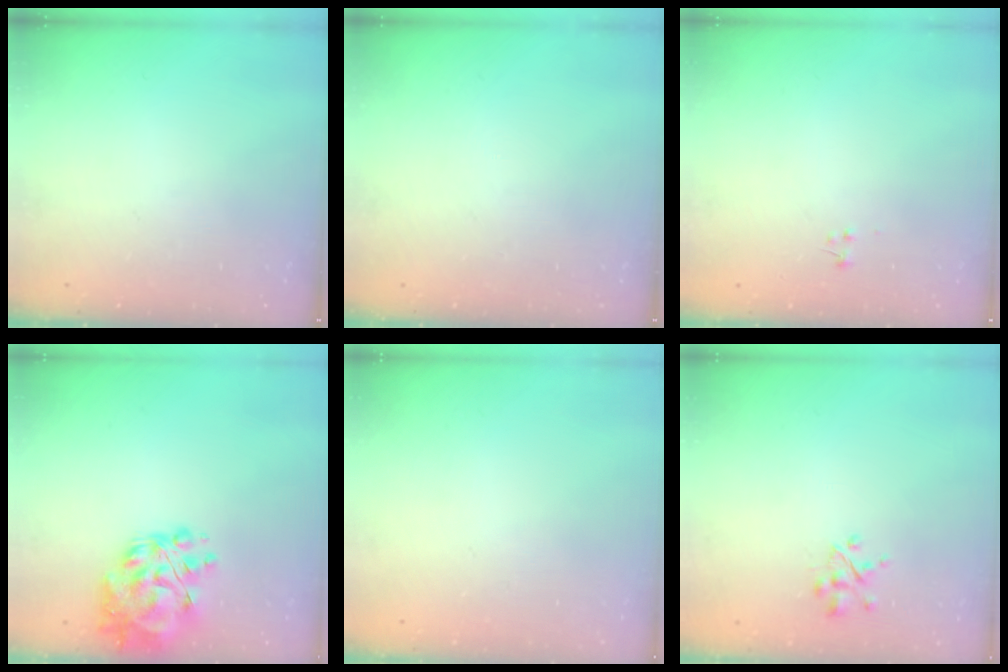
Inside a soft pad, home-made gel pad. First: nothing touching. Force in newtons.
{"total": 0.0}
{"total": 0.6, "press": 0.6, "slide": 0.3}
{"total": 13.9, "press": 13.2, "slide": 4.5}
{"total": 1.8, "press": 1.8, "slide": 0.2}
{"total": 2.7, "press": 2.6, "slide": 0.7}